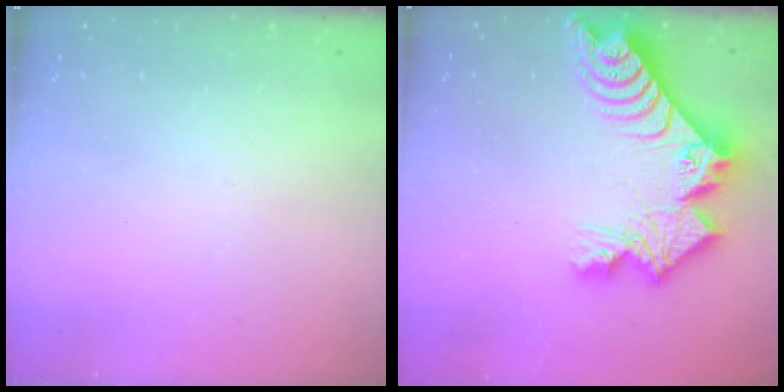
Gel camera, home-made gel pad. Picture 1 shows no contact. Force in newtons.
{"total": 14.9, "press": 14.8, "slide": 1.5}